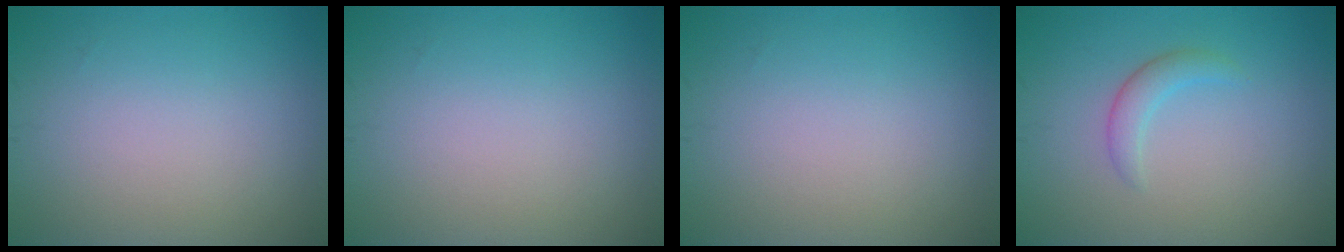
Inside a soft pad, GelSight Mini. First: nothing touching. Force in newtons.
{"total": 0.0}
{"total": 0.0}
{"total": 1.7, "press": 1.7, "slide": 0.2}